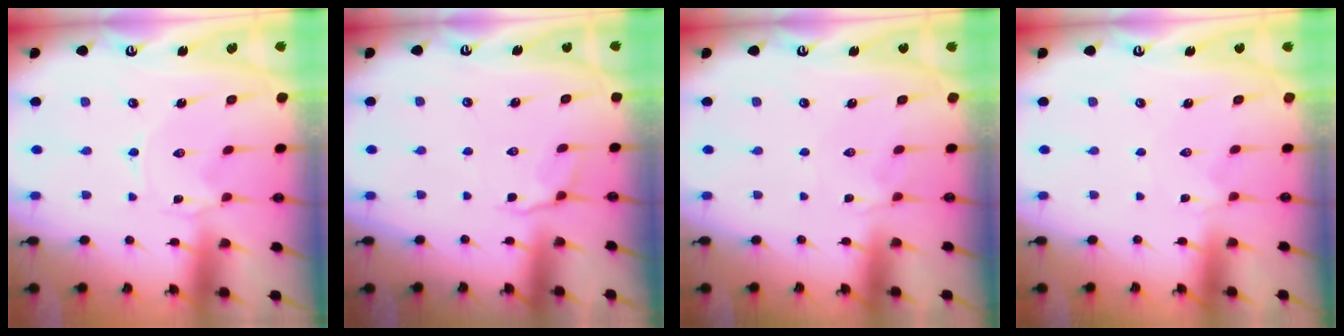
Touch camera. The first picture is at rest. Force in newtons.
{"total": 4.8, "press": 4.4, "slide": 2.1}
{"total": 3.1, "press": 3.1, "slide": 0.6}
{"total": 1.2, "press": 1.2, "slide": 0.4}